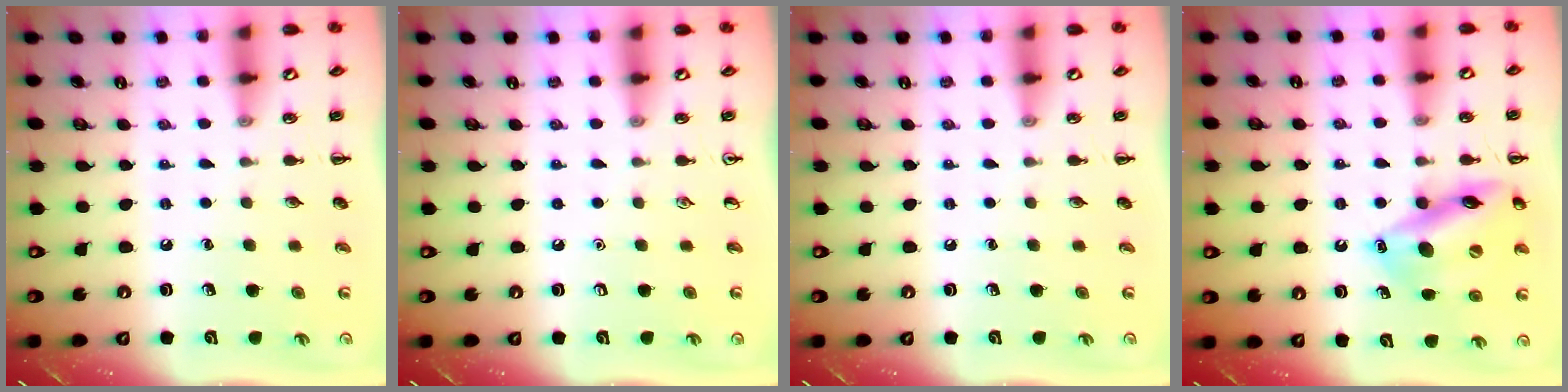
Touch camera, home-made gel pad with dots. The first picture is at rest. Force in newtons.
{"total": 0.0}
{"total": 0.0}
{"total": 16.3, "press": 16.1, "slide": 2.2}